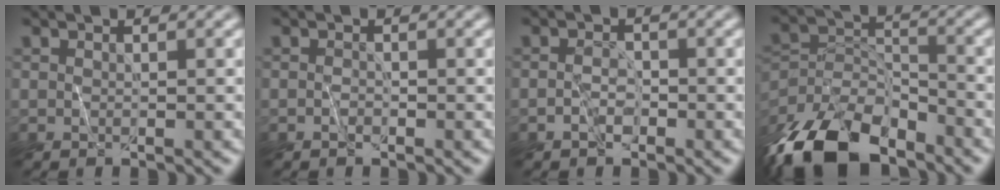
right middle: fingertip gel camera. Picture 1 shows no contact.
{"total": 1.0, "force": [-0.9, 0.0, -0.5], "torque": [0.009, -0.005, -0.015]}
{"total": 1.6, "force": [-1.6, 0.3, -0.3], "torque": [0.007, -0.003, -0.029]}
{"total": 10.8, "force": [-9.2, 4.2, 3.8], "torque": [-0.084, -0.012, -0.173]}